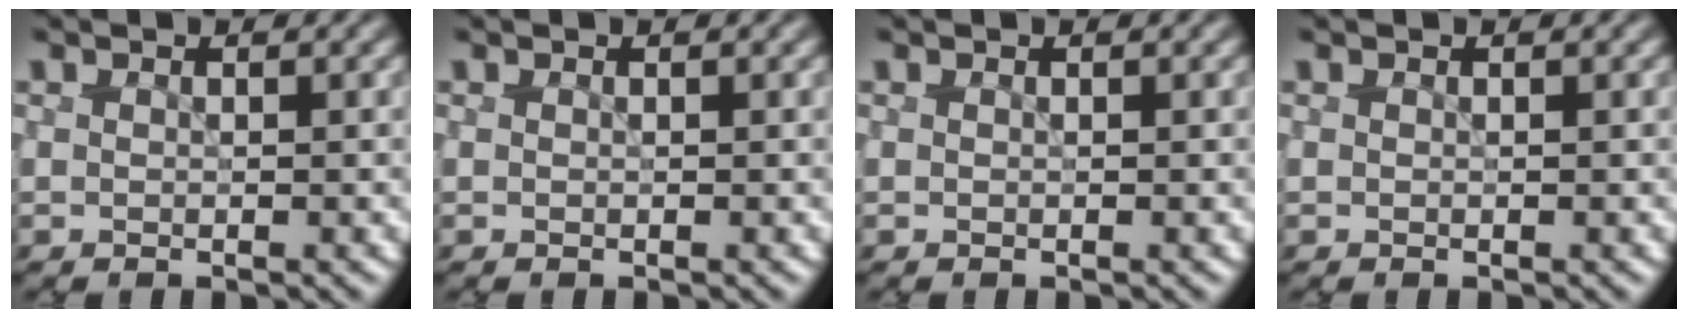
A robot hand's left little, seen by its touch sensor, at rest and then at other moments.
{"total": 0.0}
{"total": 0.0}
{"total": 0.0}